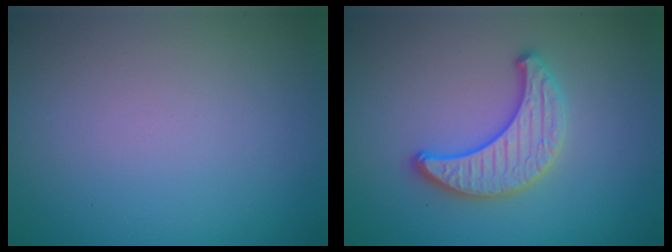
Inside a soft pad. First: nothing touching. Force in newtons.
{"total": 3.4, "press": 3.3, "slide": 0.5}